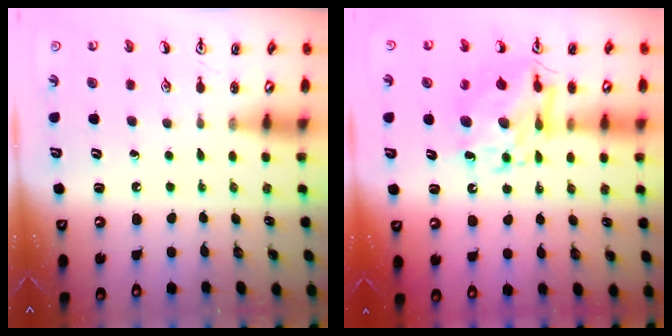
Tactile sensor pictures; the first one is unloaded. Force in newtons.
{"total": 11.5, "press": 11.4, "slide": 1.2}